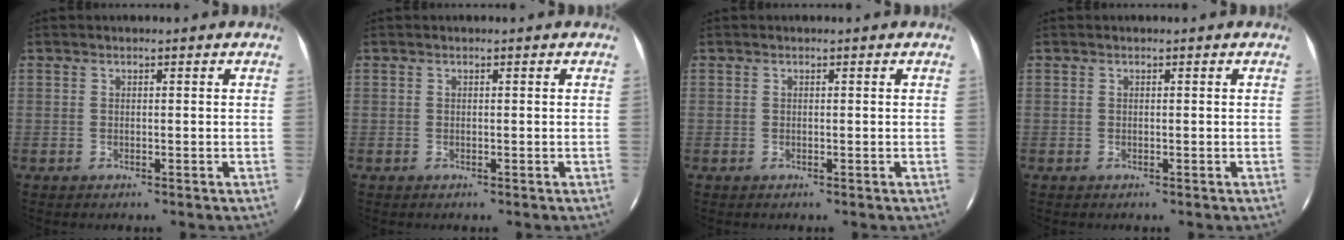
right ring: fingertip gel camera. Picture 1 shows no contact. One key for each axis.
{"total": 0.0}
{"total": 0.0}
{"total": 0.0}